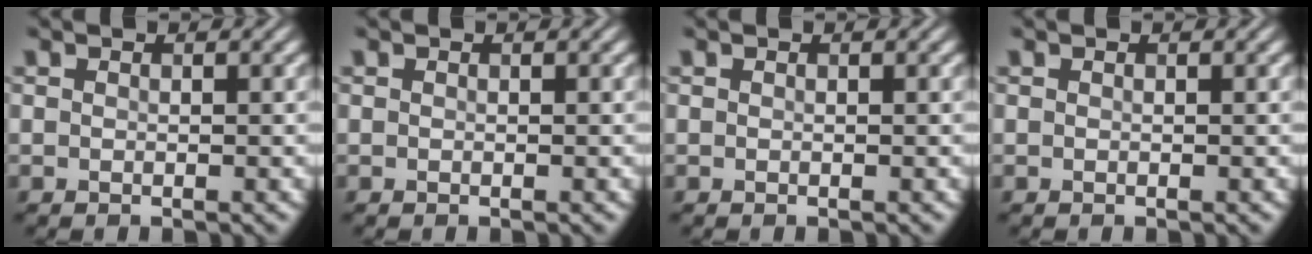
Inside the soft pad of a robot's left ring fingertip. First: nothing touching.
{"total": 0.0}
{"total": 0.0}
{"total": 0.0}